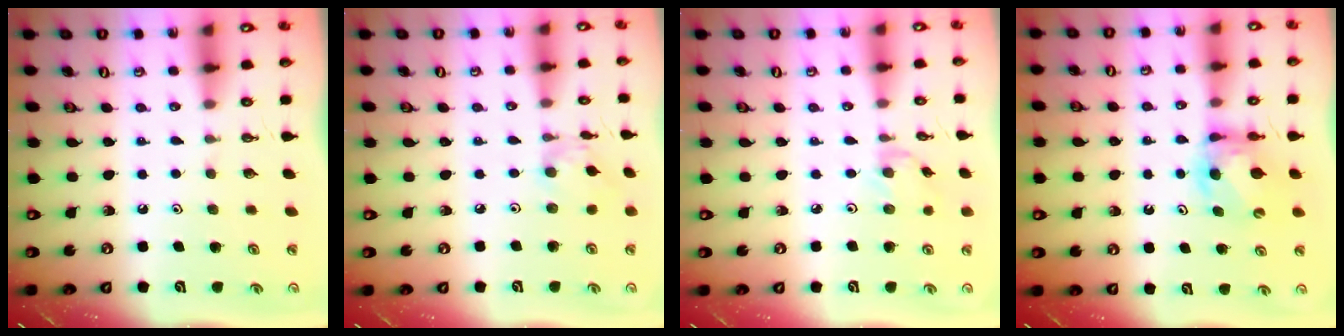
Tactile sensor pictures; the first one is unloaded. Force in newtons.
{"total": 3.0, "press": 3.0, "slide": 0.1}
{"total": 1.5, "press": 1.5, "slide": 0.3}
{"total": 6.1, "press": 6.1, "slide": 0.5}